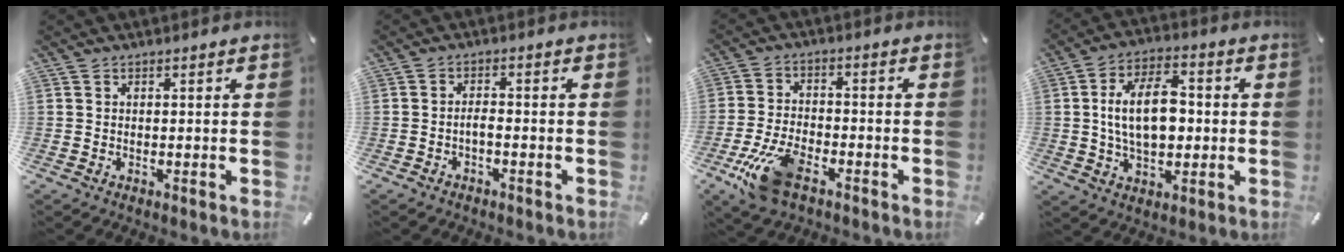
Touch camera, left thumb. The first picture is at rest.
{"total": 2.2, "force": [-1.4, 0.9, 1.5], "torque": [-0.034, 0.006, -0.029]}
{"total": 11.2, "force": [-6.3, 5.2, 7.7], "torque": [-0.161, 0.025, -0.115]}
{"total": 13.6, "force": [0.4, 8.4, 10.8], "torque": [-0.202, 0.005, 0.003]}